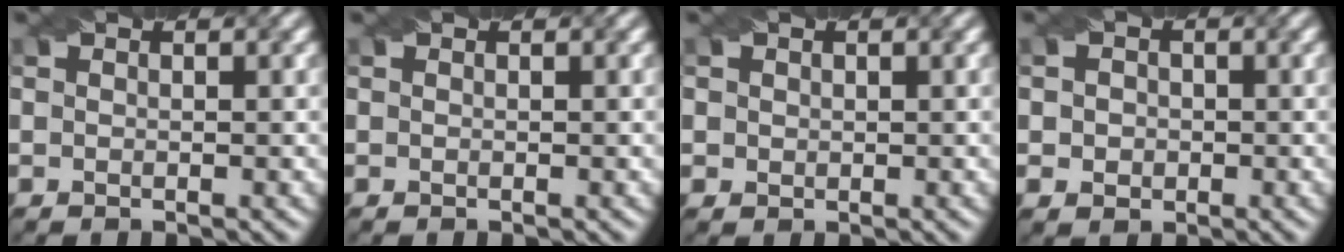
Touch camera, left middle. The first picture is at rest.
{"total": 0.0}
{"total": 1.1, "force": [0.4, 1.0, 0.2], "torque": [-0.002, -0.003, 0.009]}
{"total": 2.5, "force": [-0.1, 2.2, 1.2], "torque": [-0.008, 0.005, -0.007]}